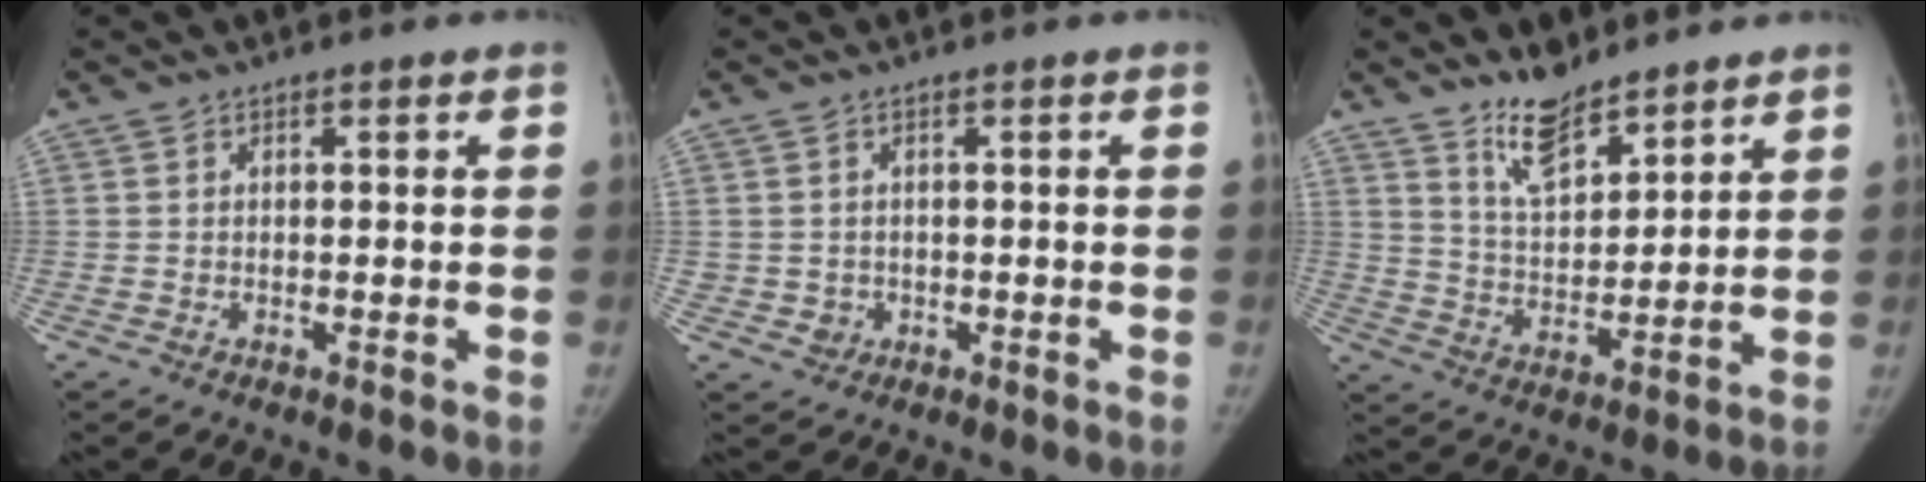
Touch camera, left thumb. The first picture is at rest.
{"total": 2.1, "force": [-0.3, 2.0, 0.4], "torque": [0.001, 0.004, 0.002]}
{"total": 8.9, "force": [7.2, 3.3, 4.2], "torque": [-0.051, -0.062, 0.138]}